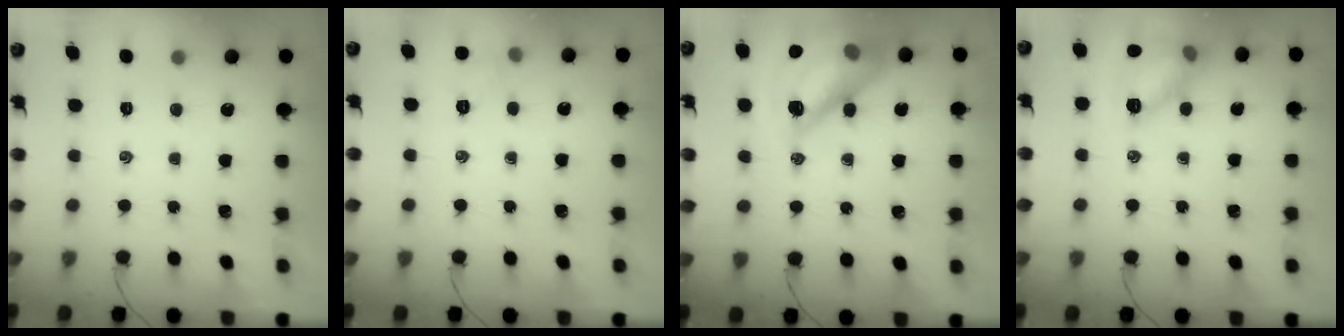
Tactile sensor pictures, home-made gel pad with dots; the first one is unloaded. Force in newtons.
{"total": 5.0, "press": 4.8, "slide": 1.5}
{"total": 17.6, "press": 17.1, "slide": 3.9}
{"total": 11.0, "press": 11.0, "slide": 0.3}